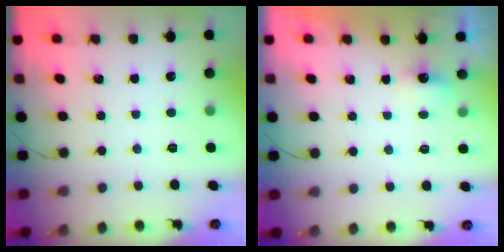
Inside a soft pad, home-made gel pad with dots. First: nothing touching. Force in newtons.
{"total": 1.7, "press": 1.5, "slide": 0.7}